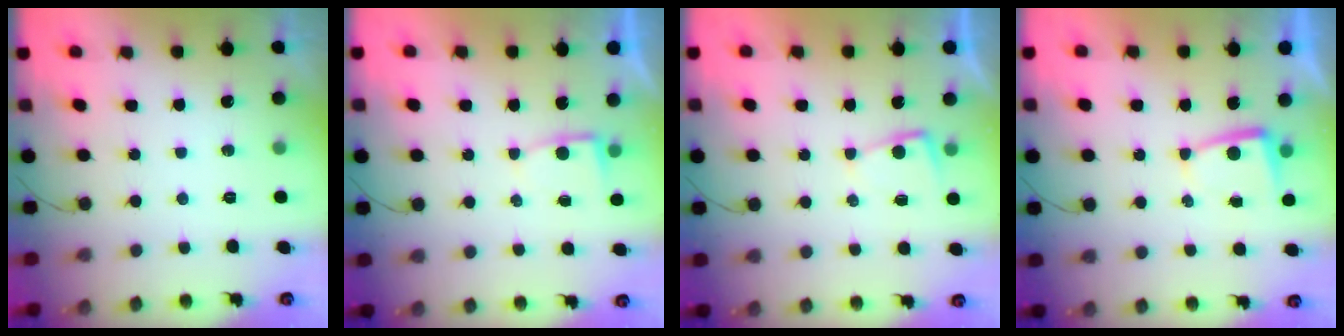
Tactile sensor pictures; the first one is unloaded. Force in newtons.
{"total": 2.6, "press": 2.6, "slide": 0.3}
{"total": 2.0, "press": 2.0, "slide": 0.4}
{"total": 2.9, "press": 2.9, "slide": 0.4}